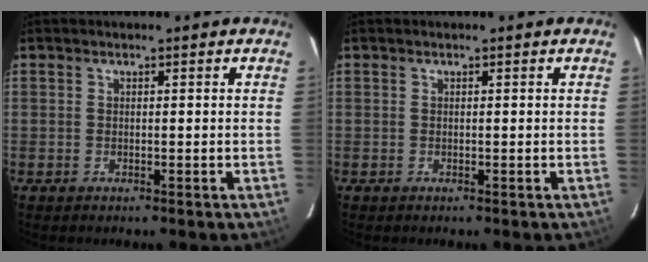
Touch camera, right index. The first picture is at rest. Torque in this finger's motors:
{"motor_torque": [0.00, 0.00, 0.01, 0.01]}